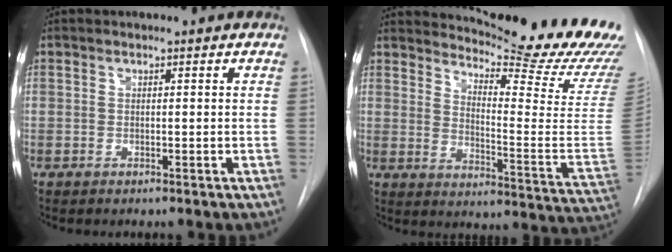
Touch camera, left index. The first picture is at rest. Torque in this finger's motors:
{"motor_torque": [-0.03, -0.81, 0.24, 0.03]}